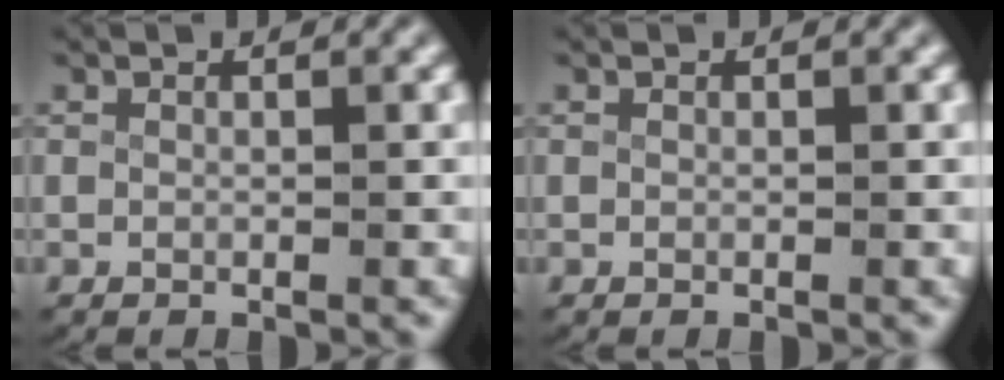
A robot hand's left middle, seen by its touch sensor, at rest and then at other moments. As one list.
[{"total": 0.0}]